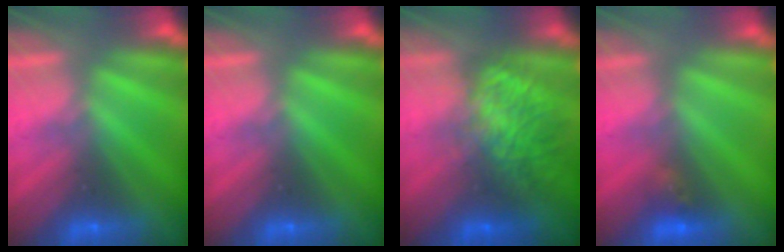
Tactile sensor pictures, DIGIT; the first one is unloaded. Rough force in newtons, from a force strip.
{"total": 0.0}
{"total": 10.2}
{"total": 2.9}